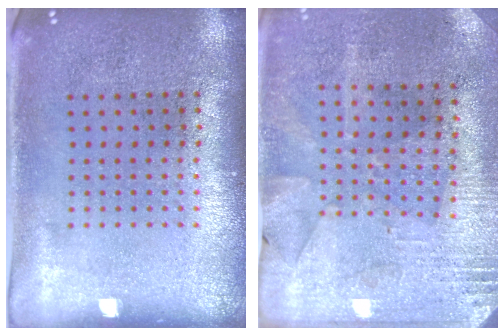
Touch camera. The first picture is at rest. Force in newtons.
{"total": 2.8, "press": 2.5, "slide": 1.1}